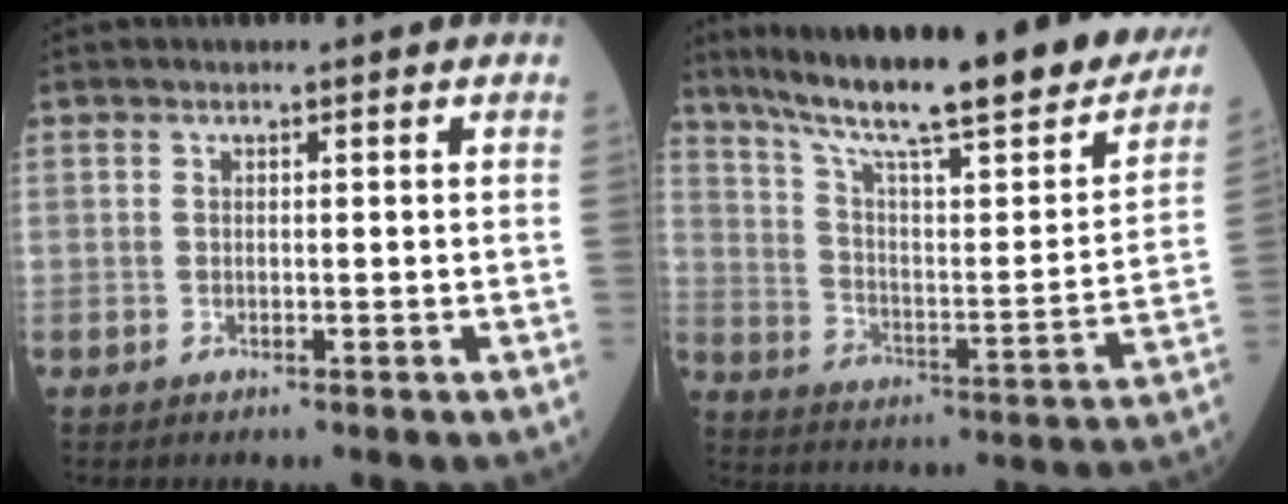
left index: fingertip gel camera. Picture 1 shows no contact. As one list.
[{"total": 30.1, "force": [24.4, 3.8, 17.3], "torque": [-0.274, -0.039, 0.334]}]